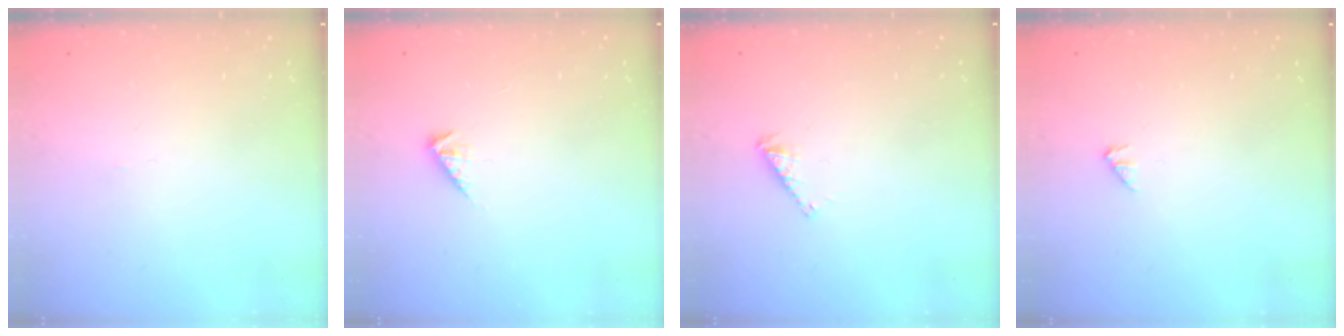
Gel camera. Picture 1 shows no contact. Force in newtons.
{"total": 3.5, "press": 3.4, "slide": 0.6}
{"total": 3.9, "press": 3.8, "slide": 0.5}
{"total": 0.0}